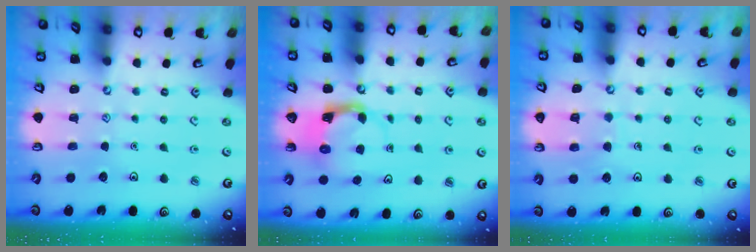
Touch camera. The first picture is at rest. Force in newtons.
{"total": 3.9, "press": 3.9, "slide": 0.7}
{"total": 5.7, "press": 5.7, "slide": 0.5}